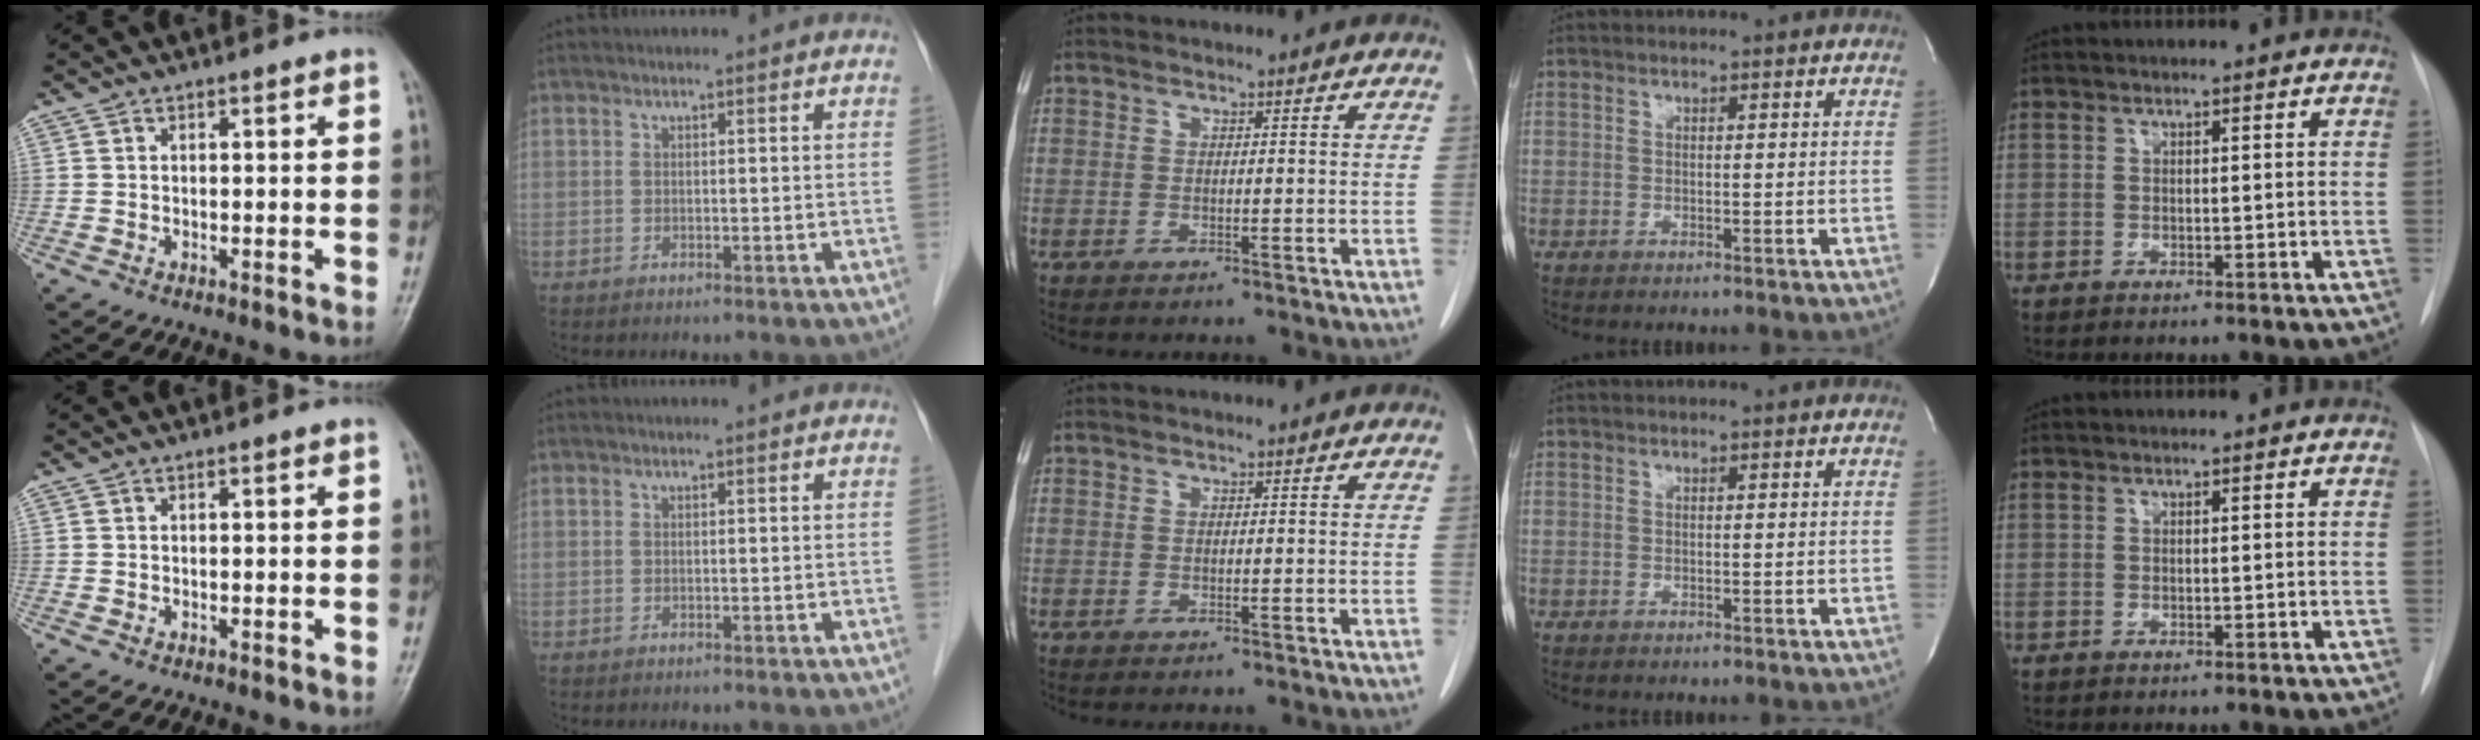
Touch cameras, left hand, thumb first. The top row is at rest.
{}